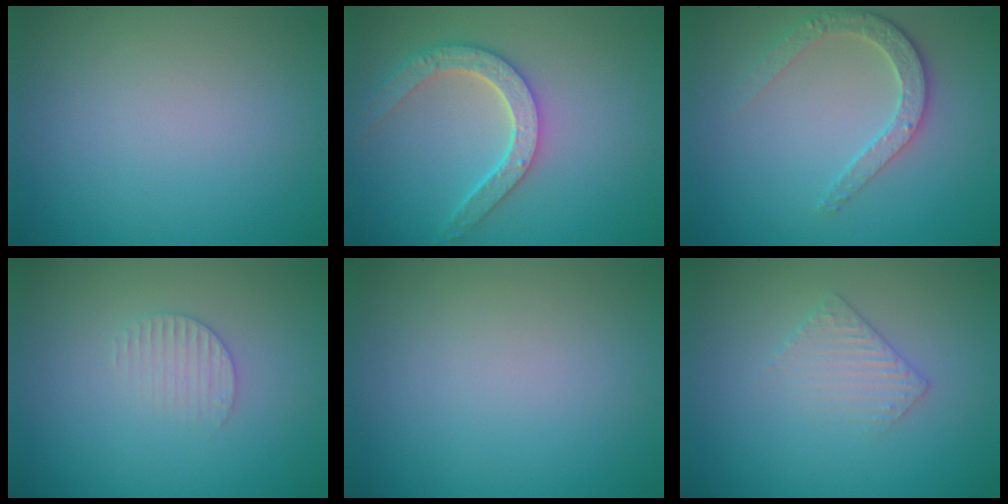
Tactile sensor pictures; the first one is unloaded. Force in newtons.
{"total": 4.6, "press": 3.8, "slide": 2.7}
{"total": 2.7, "press": 2.7, "slide": 0.3}
{"total": 1.5, "press": 1.5, "slide": 0.4}
{"total": 0.0}
{"total": 1.9, "press": 1.9, "slide": 0.5}